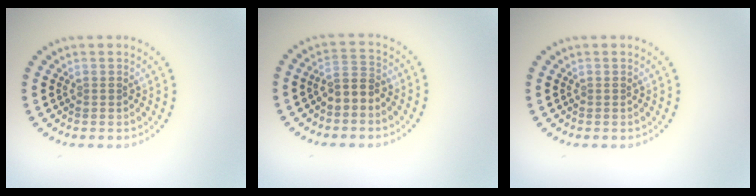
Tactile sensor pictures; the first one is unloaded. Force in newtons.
{"total": 2.5, "press": 2.2, "slide": 1.1}
{"total": 0.0}